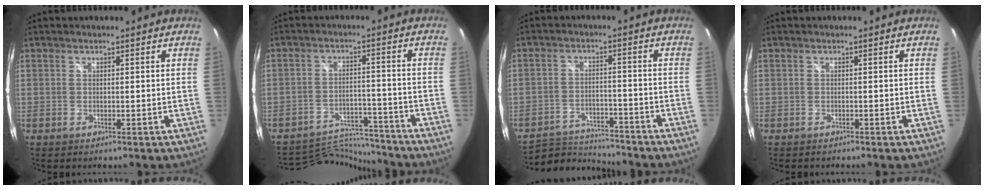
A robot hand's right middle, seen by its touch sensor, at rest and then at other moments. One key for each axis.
{"total": 10.9, "fx": -10.8, "fy": 1.1, "fz": 0.5, "tx": -0.029, "ty": 0.011, "tz": -0.171}
{"total": 9.4, "fx": -9.2, "fy": 1.7, "fz": 1.2, "tx": -0.045, "ty": 0.010, "tz": -0.151}
{"total": 0.6, "fx": -0.6, "fy": 0.2, "fz": 0.1, "tx": -0.001, "ty": -0.003, "tz": -0.010}